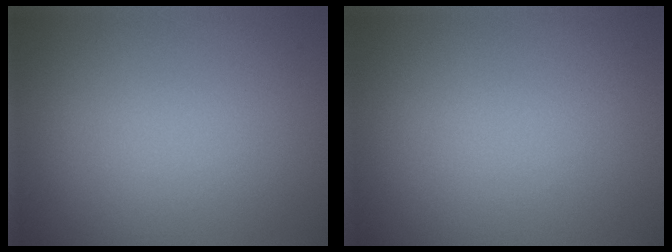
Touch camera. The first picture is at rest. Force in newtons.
{"total": 0.0}